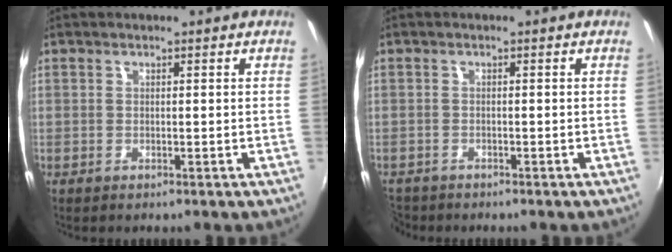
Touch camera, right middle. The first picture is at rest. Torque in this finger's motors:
{"motor_torque": [0.09, -0.55, -0.05, 0.00]}